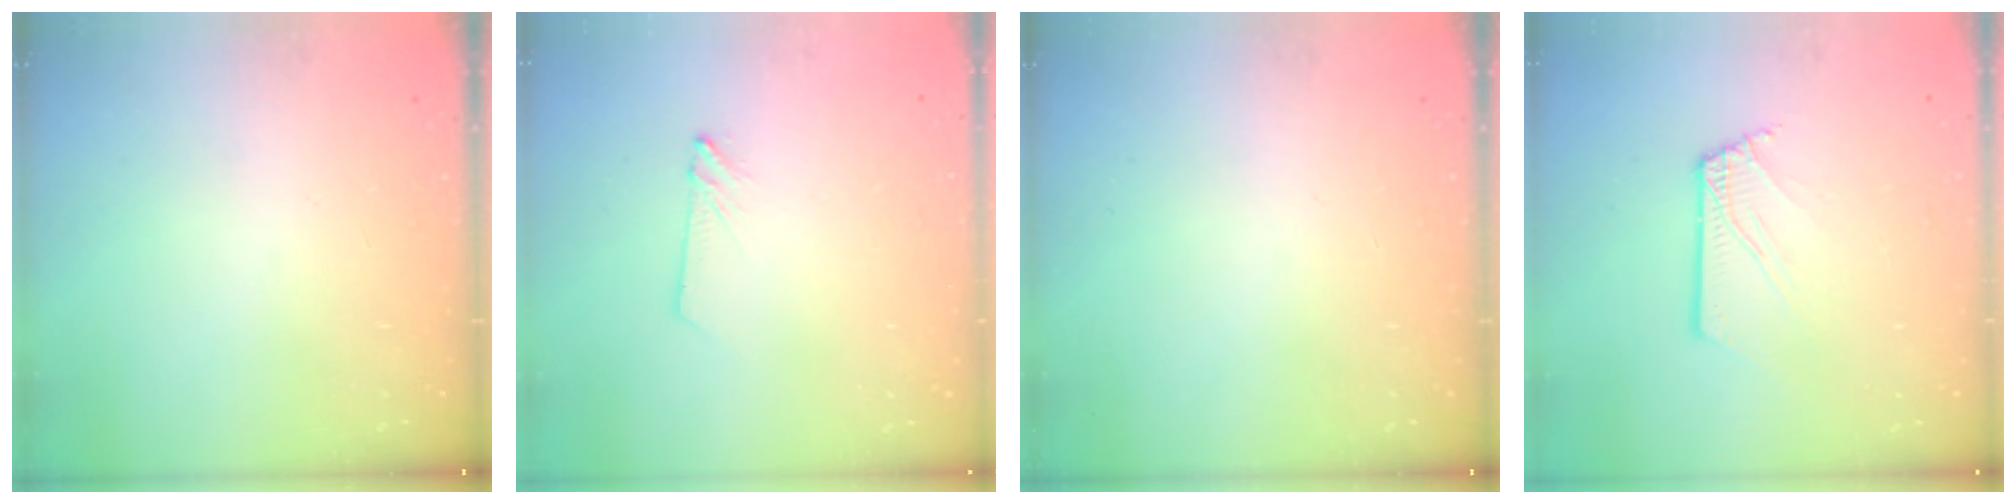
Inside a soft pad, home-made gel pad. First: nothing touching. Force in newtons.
{"total": 2.4, "press": 2.4, "slide": 0.2}
{"total": 0.0}
{"total": 2.6, "press": 2.6, "slide": 0.3}